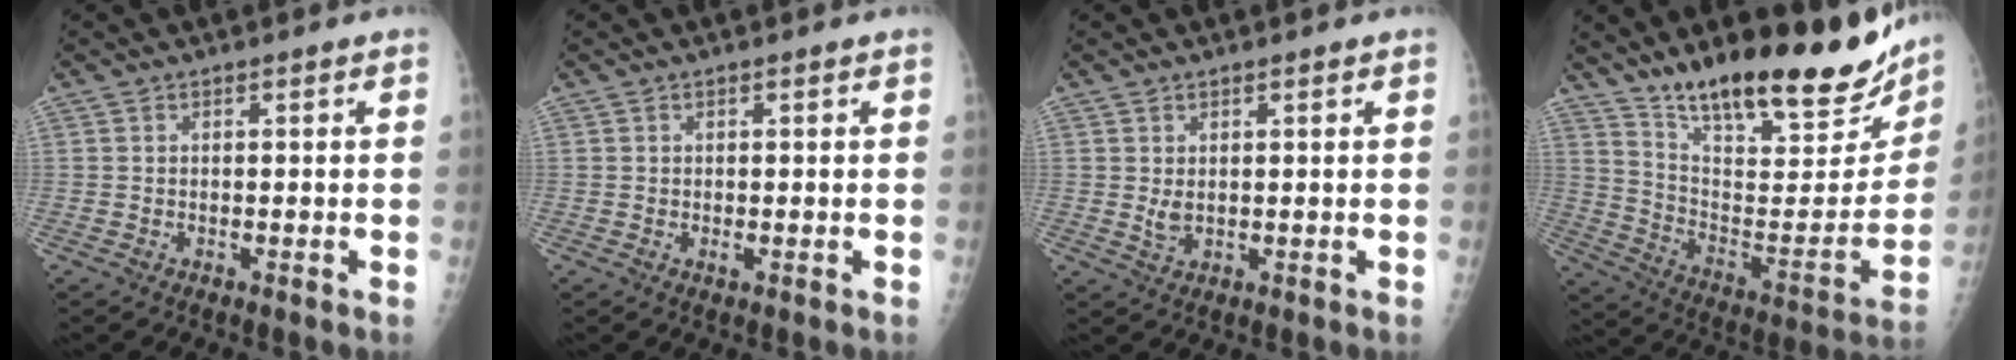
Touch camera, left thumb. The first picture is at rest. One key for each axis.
{"total": 0.8, "fx": 0.0, "fy": 0.4, "fz": 0.7, "tx": -0.010, "ty": -0.003, "tz": 0.002}
{"total": 2.4, "fx": 0.7, "fy": 1.3, "fz": 1.9, "tx": -0.029, "ty": -0.009, "tz": 0.018}
{"total": 27.9, "fx": 20.9, "fy": 8.1, "fz": 16.7, "tx": -0.224, "ty": -0.091, "tz": 0.319}